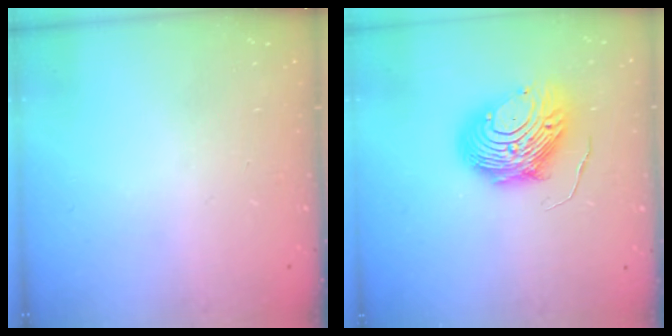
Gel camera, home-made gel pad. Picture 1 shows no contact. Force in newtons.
{"total": 10.5, "press": 10.4, "slide": 1.0}